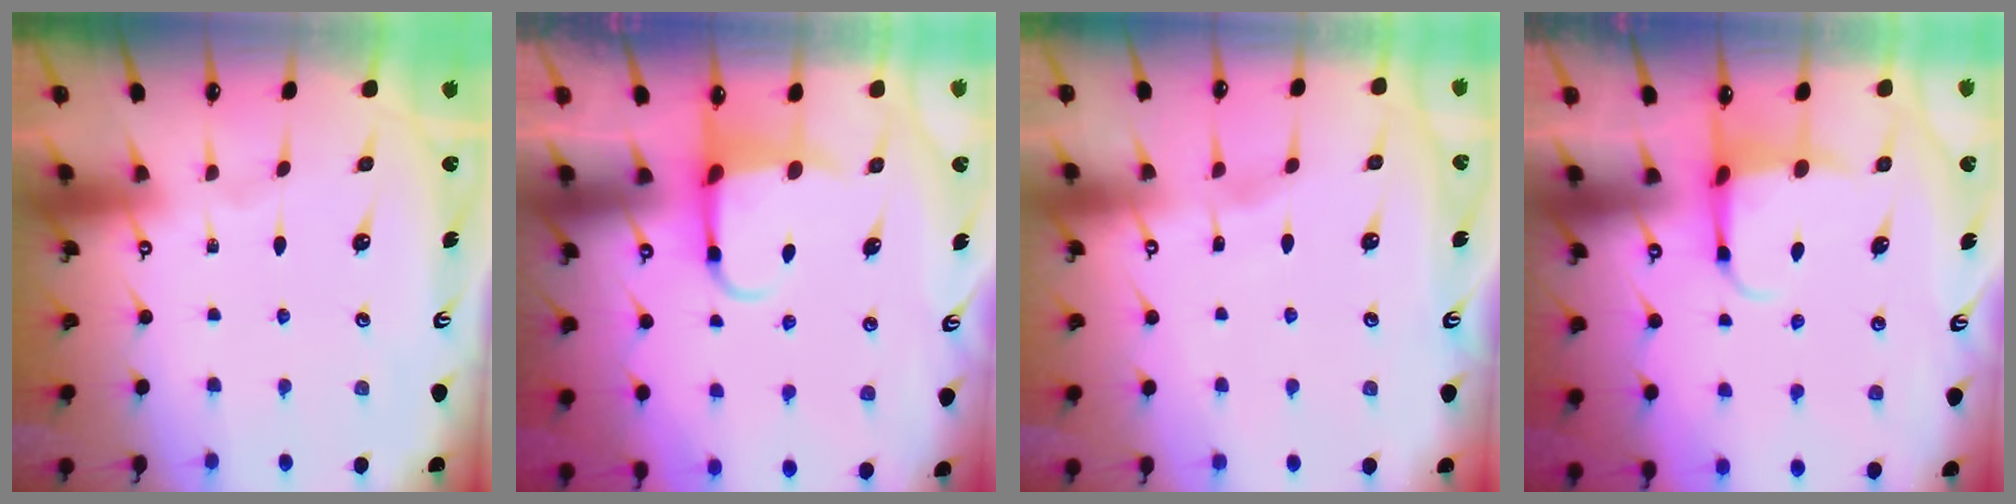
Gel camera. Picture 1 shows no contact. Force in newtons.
{"total": 4.1, "press": 4.1, "slide": 0.8}
{"total": 2.2, "press": 2.2, "slide": 0.2}
{"total": 3.9, "press": 3.7, "slide": 1.0}